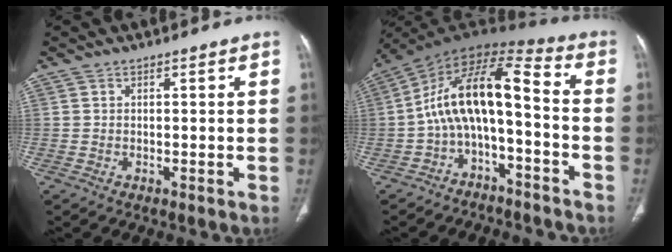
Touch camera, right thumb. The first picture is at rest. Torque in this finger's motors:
{"motor_torque": [0.36, 2.02, 0.25, -0.03, 0.51]}